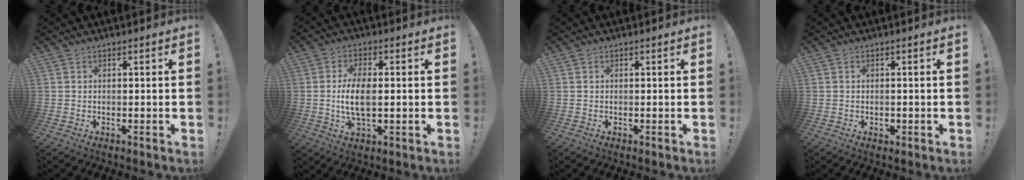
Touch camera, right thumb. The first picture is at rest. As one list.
[{"total": 9.0, "force": [-0.2, 4.2, 7.9], "torque": [-0.141, -0.008, -0.008]}, {"total": 0.0}, {"total": 1.1, "force": [-0.4, 0.9, 0.6], "torque": [-0.001, 0.000, -0.008]}]